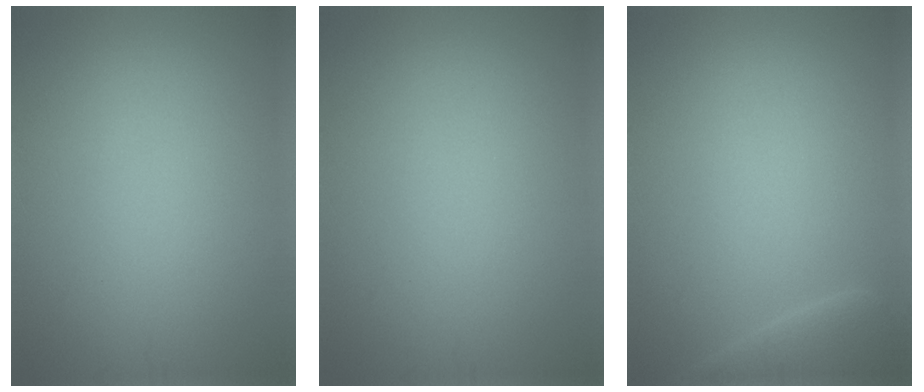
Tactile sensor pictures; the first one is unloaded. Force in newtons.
{"total": 0.0}
{"total": 3.1, "press": 3.1, "slide": 0.4}